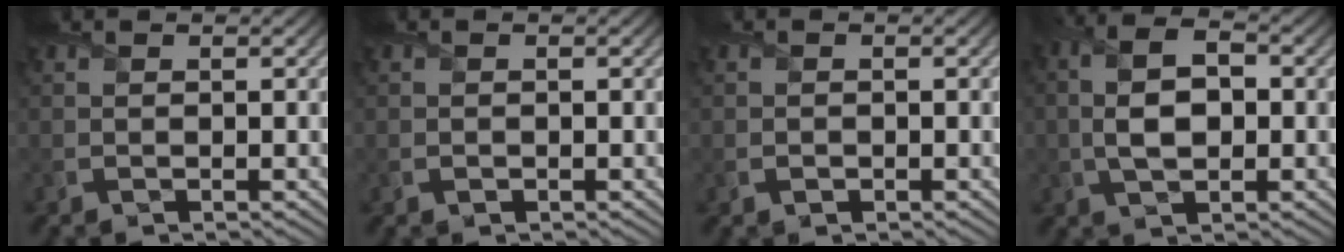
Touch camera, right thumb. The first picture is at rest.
{"total": 0.5, "force": [-0.2, 0.4, 0.2], "torque": [-0.002, -0.005, -0.003]}
{"total": 0.8, "force": [-0.3, 0.7, 0.3], "torque": [-0.004, -0.005, -0.007]}
{"total": 6.4, "force": [-0.1, 3.7, 5.1], "torque": [-0.119, 0.000, 0.000]}